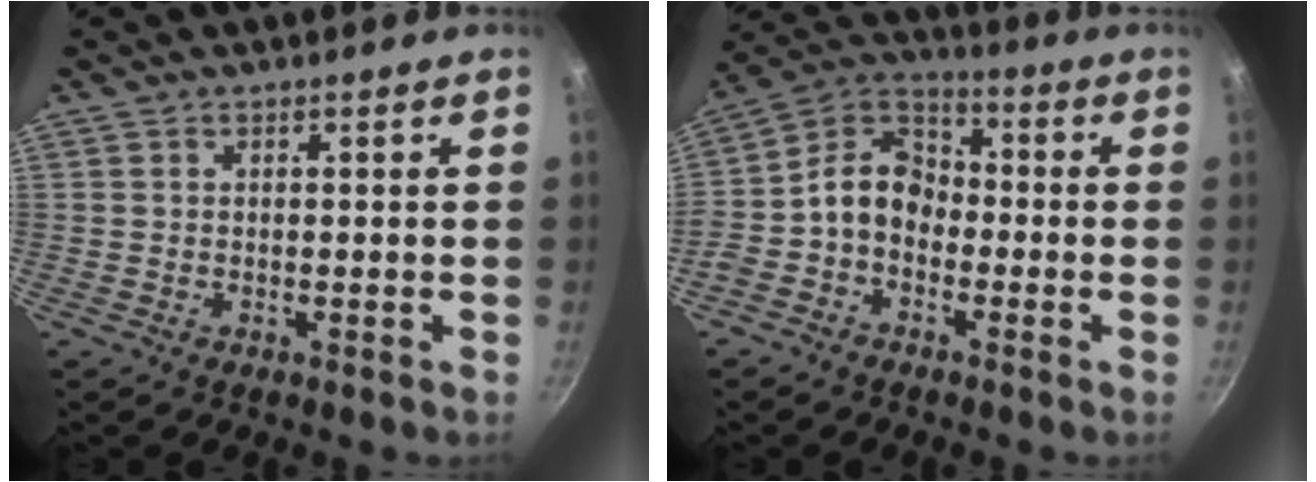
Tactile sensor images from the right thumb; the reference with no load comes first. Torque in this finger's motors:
{"motor_torque": [1.10, 1.32, 0.82, -0.38, 0.10]}